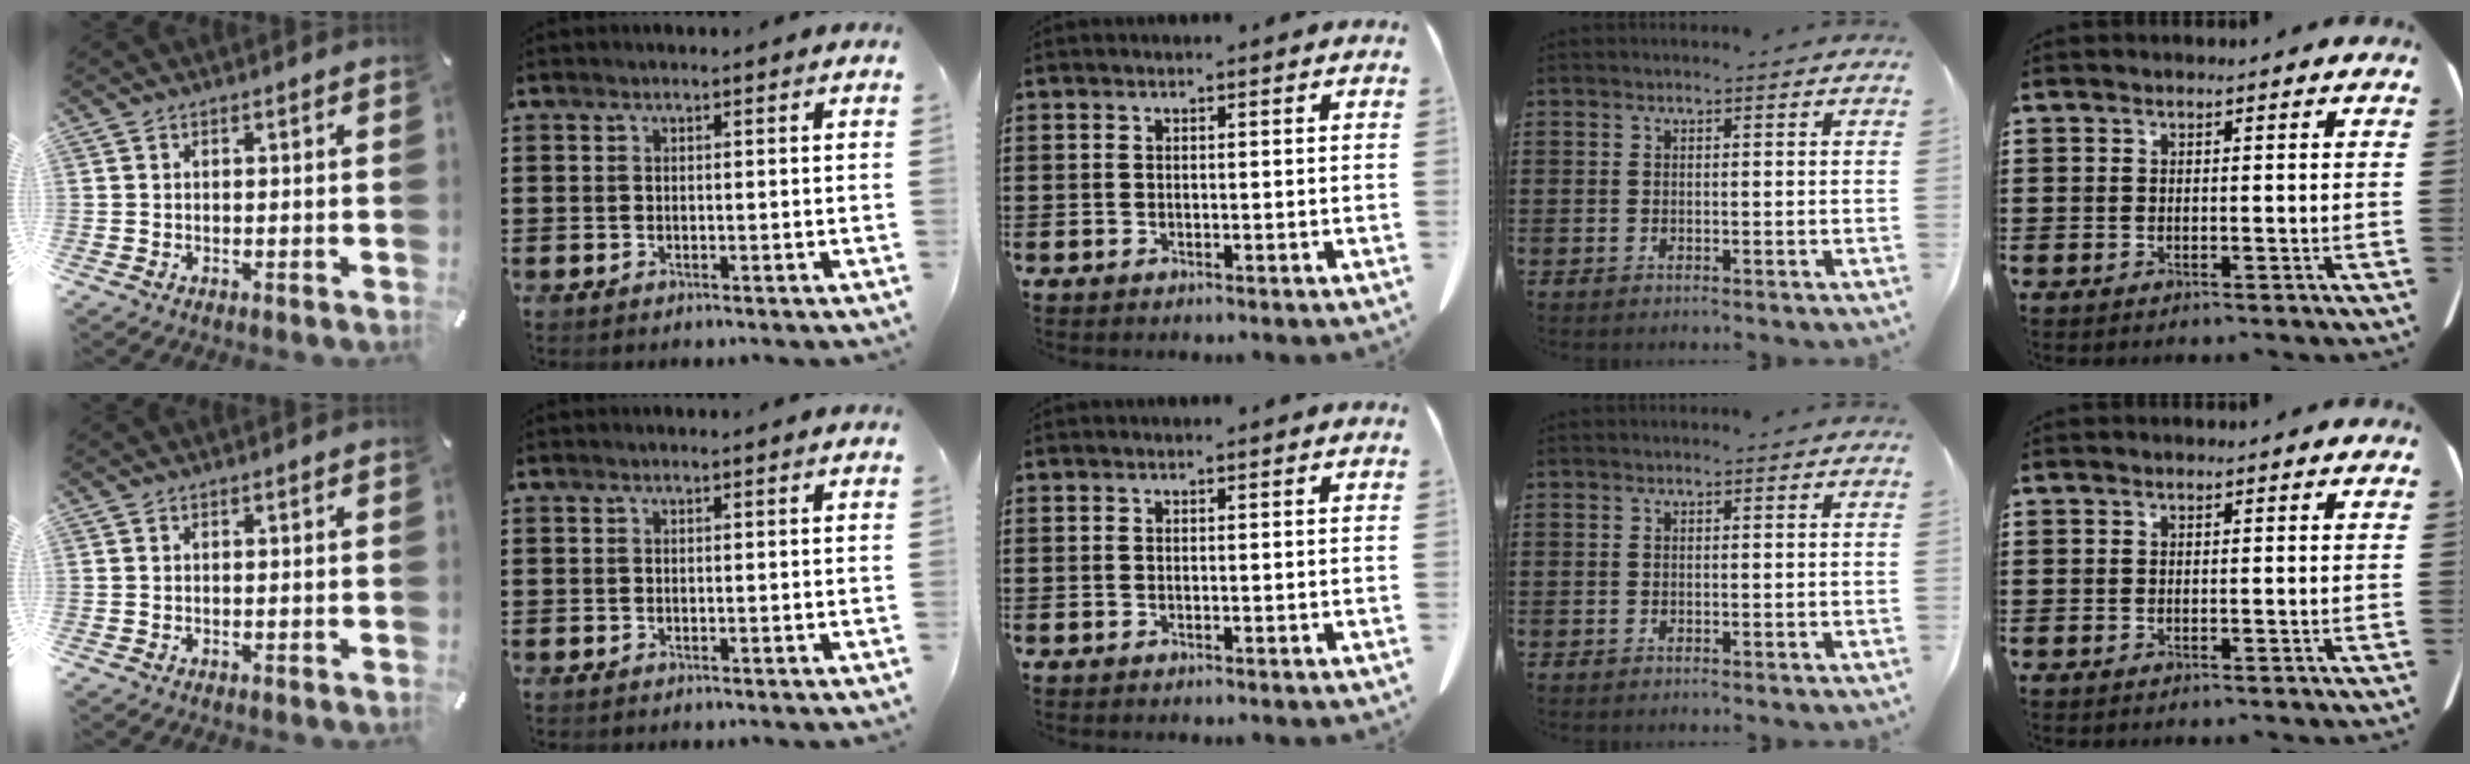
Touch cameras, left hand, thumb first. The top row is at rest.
{}